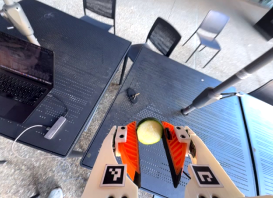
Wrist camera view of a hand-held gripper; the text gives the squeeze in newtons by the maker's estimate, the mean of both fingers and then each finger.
{"total": 9.6, "left": 10.0, "right": 9.3}